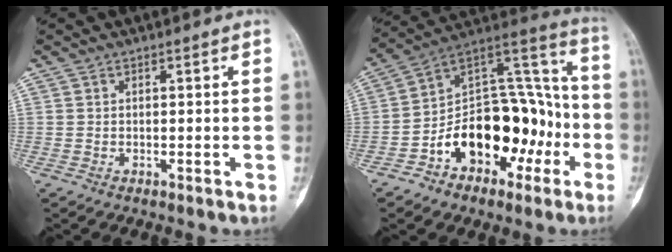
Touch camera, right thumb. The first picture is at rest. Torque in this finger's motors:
{"motor_torque": [0.89, 0.89, 0.88, -0.86, 0.30]}